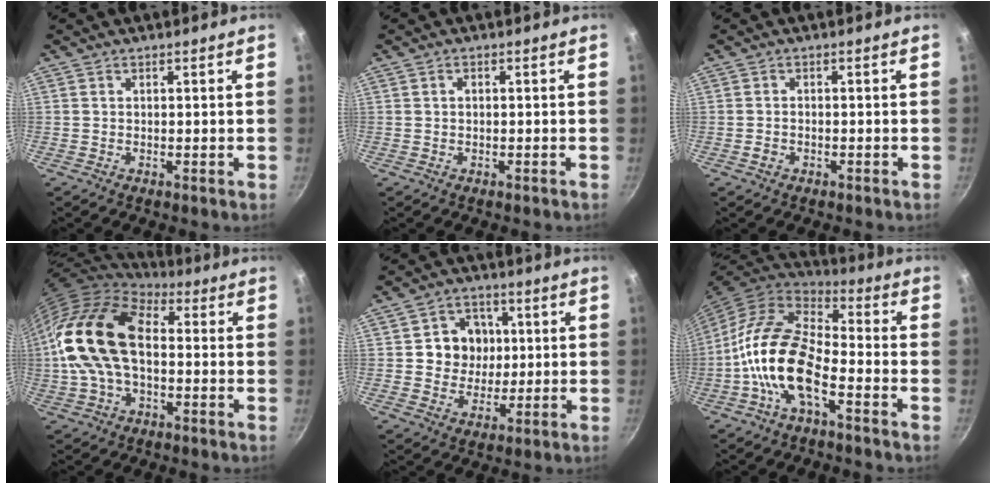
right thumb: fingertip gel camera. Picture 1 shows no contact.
{"total": 0.7, "force": [0.1, 0.5, 0.5], "torque": [-0.008, 0.004, 0.002]}
{"total": 1.1, "force": [-0.7, 0.7, 0.4], "torque": [-0.008, 0.004, -0.014]}
{"total": 19.1, "force": [0.4, 11.7, 15.1], "torque": [-0.272, 0.030, -0.004]}
{"total": 8.7, "force": [1.1, 8.0, 3.2], "torque": [-0.010, 0.003, 0.012]}
{"total": 15.4, "force": [-5.3, 7.3, 12.5], "torque": [-0.230, 0.042, -0.119]}